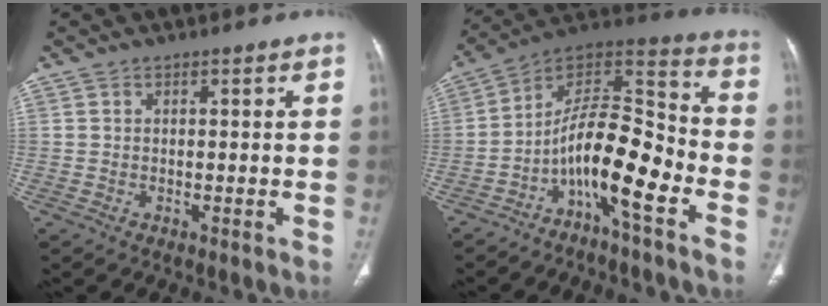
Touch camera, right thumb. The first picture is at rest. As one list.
[{"total": 14.4, "force": [-6.7, 4.1, 12.0], "torque": [-0.199, 0.094, -0.121]}]